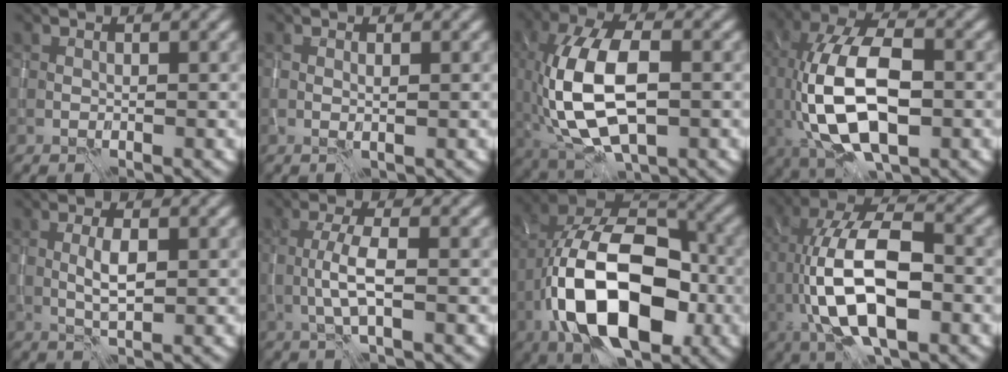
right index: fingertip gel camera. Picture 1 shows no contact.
{"total": 0.6, "force": [0.1, -0.1, 0.6], "torque": [-0.010, -0.001, 0.002]}
{"total": 11.8, "force": [-1.0, 6.1, 10.0], "torque": [-0.205, 0.003, -0.021]}
{"total": 12.9, "force": [-1.4, 6.4, 11.2], "torque": [-0.219, 0.003, -0.028]}
{"total": 2.4, "force": [0.0, 0.6, 2.3], "torque": [-0.049, 0.001, 0.002]}
{"total": 3.2, "force": [-0.7, 0.6, 3.1], "torque": [-0.066, 0.005, -0.017]}
{"total": 15.9, "force": [-4.5, 8.7, 12.6], "torque": [-0.209, 0.005, -0.086]}
{"total": 12.1, "force": [-1.9, 5.1, 10.8], "torque": [-0.201, 0.014, -0.041]}